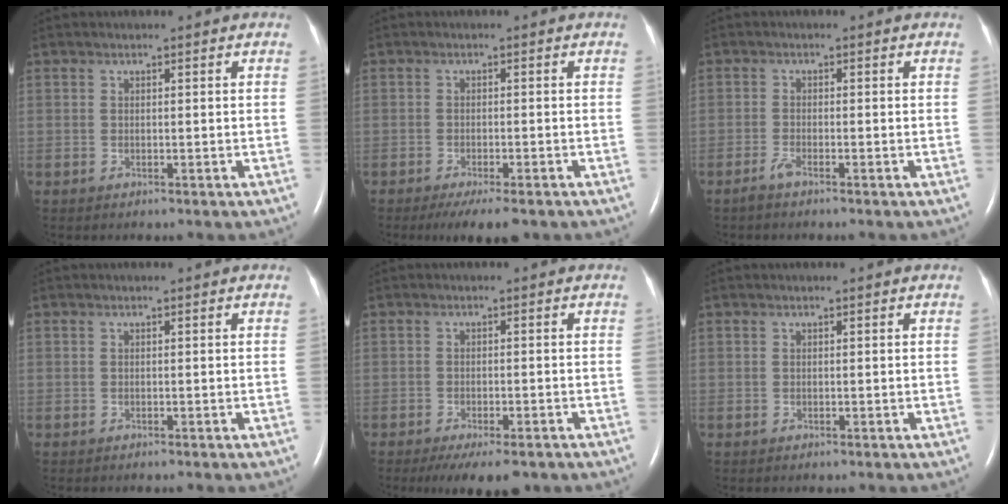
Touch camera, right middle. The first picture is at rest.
{"total": 6.4, "force": [-4.8, 1.4, 4.0], "torque": [-0.053, -0.012, -0.068]}
{"total": 1.5, "force": [-1.3, 0.0, 0.9], "torque": [-0.029, -0.004, -0.028]}
{"total": 0.0}
{"total": 7.6, "force": [-5.6, 2.2, 4.6], "torque": [-0.059, -0.010, -0.081]}
{"total": 0.0}